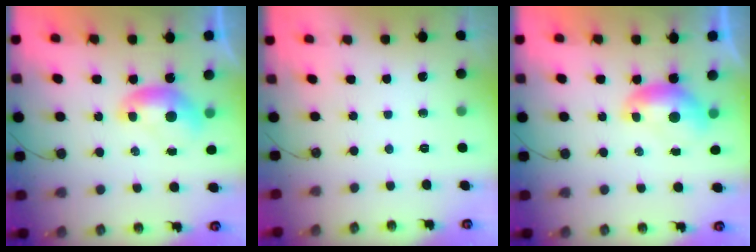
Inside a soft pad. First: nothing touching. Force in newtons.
{"total": 0.0}
{"total": 0.0}